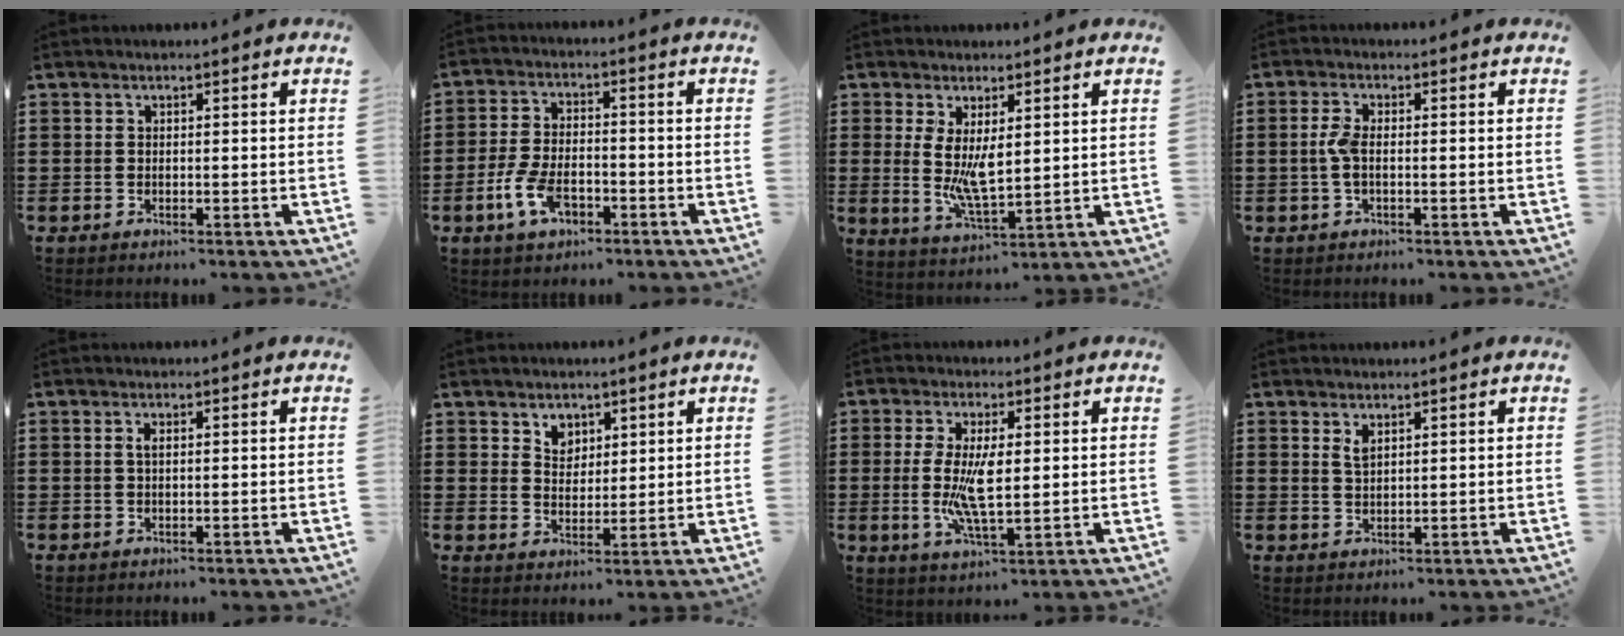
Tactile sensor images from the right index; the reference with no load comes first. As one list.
[{"total": 6.4, "force": [-2.9, 3.2, 4.7], "torque": [-0.112, 0.001, -0.060]}, {"total": 6.2, "force": [1.2, 2.4, 5.6], "torque": [-0.097, -0.009, 0.021]}, {"total": 3.3, "force": [-0.3, 1.2, 3.1], "torque": [-0.081, -0.004, -0.014]}, {"total": 1.0, "force": [0.2, 0.3, 0.9], "torque": [-0.019, 0.002, 0.003]}, {"total": 3.4, "force": [2.2, 2.5, 0.7], "torque": [-0.024, 0.011, 0.040]}, {"total": 7.7, "force": [0.4, 2.4, 7.3], "torque": [-0.155, -0.004, 0.003]}, {"total": 1.9, "force": [1.2, 0.7, 1.2], "torque": [-0.026, 0.003, 0.022]}]